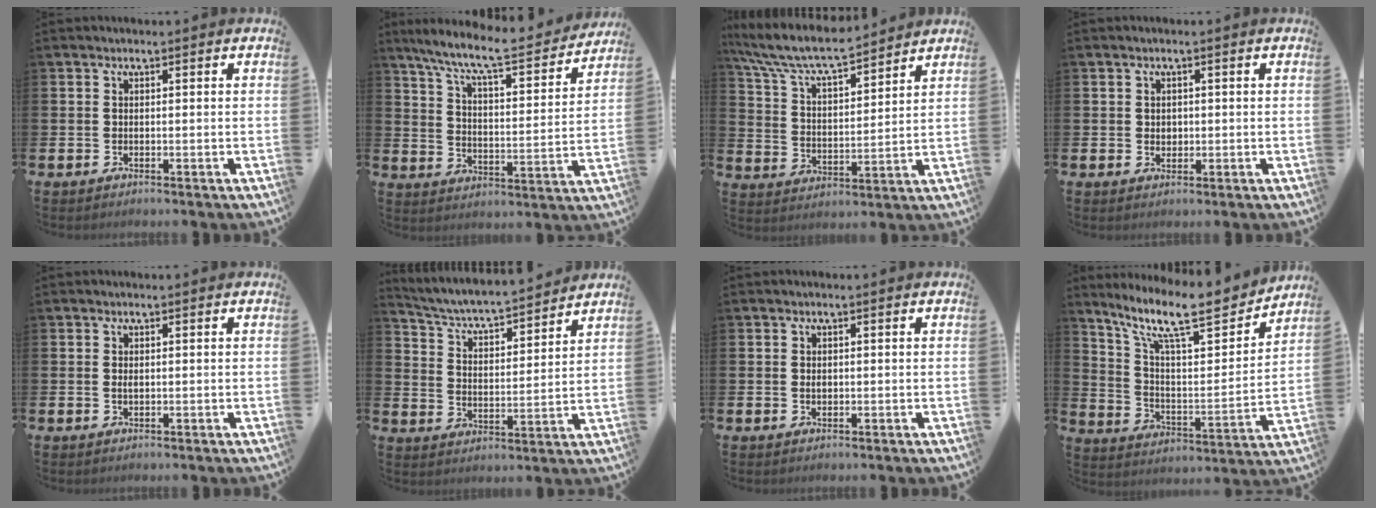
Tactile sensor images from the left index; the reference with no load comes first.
{"total": 9.4, "force": [8.2, 1.2, 4.3], "torque": [-0.112, -0.055, 0.137]}
{"total": 8.2, "force": [7.7, 1.1, 2.8], "torque": [-0.088, -0.052, 0.132]}
{"total": 1.2, "force": [0.5, 1.0, 0.4], "torque": [0.004, 0.002, 0.006]}
{"total": 0.5, "force": [0.1, 0.2, 0.5], "torque": [-0.004, -0.001, 0.000]}
{"total": 5.6, "force": [5.3, 0.4, 1.7], "torque": [-0.063, -0.047, 0.086]}
{"total": 0.7, "force": [0.1, 0.5, 0.5], "torque": [0.003, -0.001, -0.002]}
{"total": 12.6, "force": [10.2, 3.0, 6.8], "torque": [-0.157, -0.061, 0.174]}